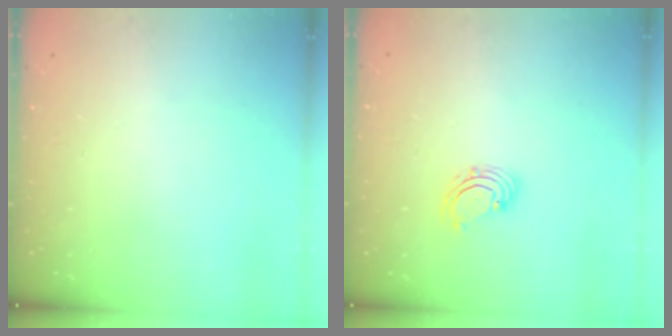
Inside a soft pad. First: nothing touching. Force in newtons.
{"total": 2.7, "press": 2.7, "slide": 0.6}